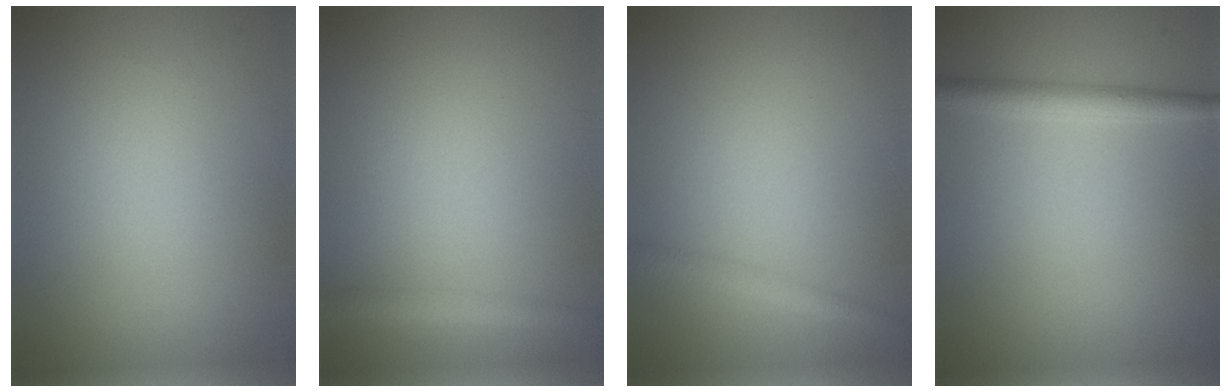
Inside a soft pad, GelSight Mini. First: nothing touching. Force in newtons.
{"total": 2.2, "press": 2.2, "slide": 0.1}
{"total": 1.8, "press": 1.8, "slide": 0.1}
{"total": 2.3, "press": 2.3, "slide": 0.1}